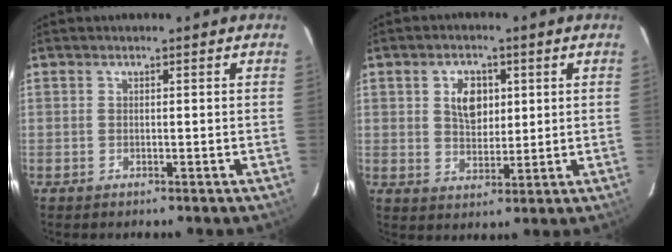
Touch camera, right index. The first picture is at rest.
{"total": 6.4, "force": [1.9, 4.2, 4.5], "torque": [-0.076, 0.009, 0.038]}